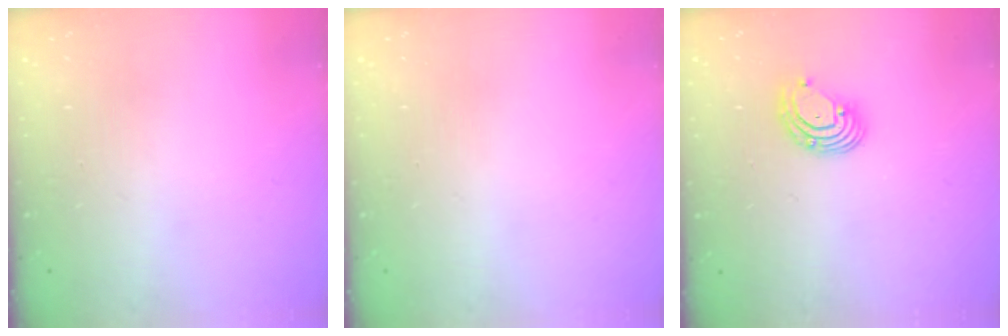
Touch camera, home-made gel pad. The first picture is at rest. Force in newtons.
{"total": 0.0}
{"total": 5.6, "press": 5.6, "slide": 0.5}